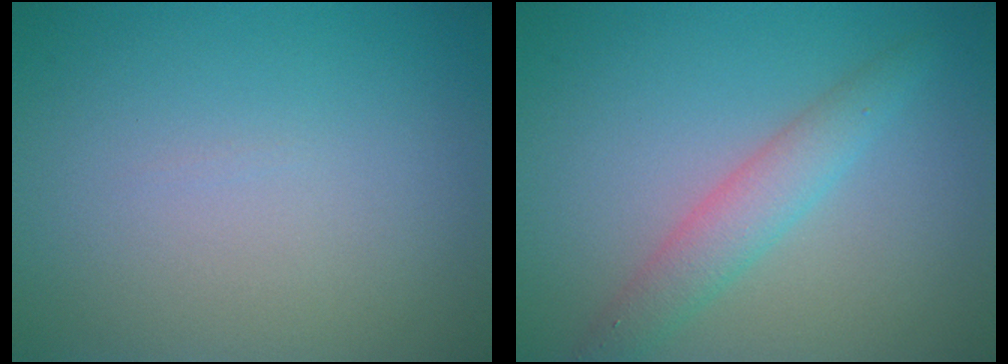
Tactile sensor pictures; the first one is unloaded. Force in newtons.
{"total": 2.9, "press": 2.9, "slide": 0.1}